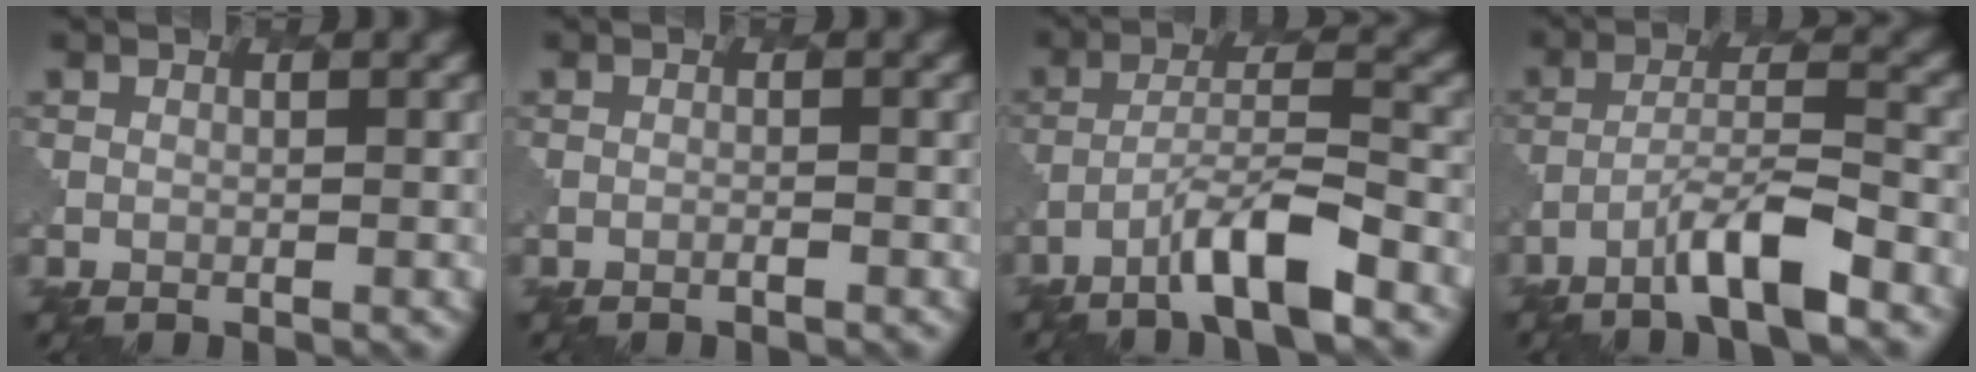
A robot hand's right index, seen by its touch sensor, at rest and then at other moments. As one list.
[{"total": 0.5, "force": [-0.3, 0.1, 0.4], "torque": [-0.002, 0.000, -0.009]}, {"total": 6.0, "force": [-3.8, 1.0, 4.5], "torque": [-0.076, 0.008, -0.066]}, {"total": 5.4, "force": [-3.4, 0.8, 4.1], "torque": [-0.068, 0.008, -0.062]}]